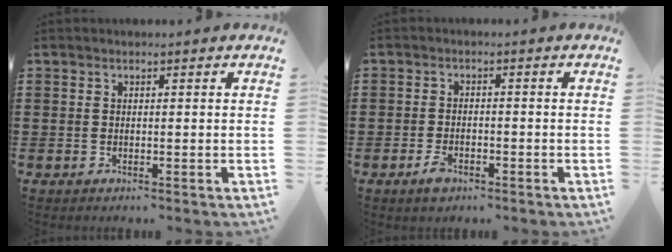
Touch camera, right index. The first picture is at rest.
{"total": 2.3, "force": [-1.4, 1.2, 1.4], "torque": [-0.033, -0.001, -0.029]}